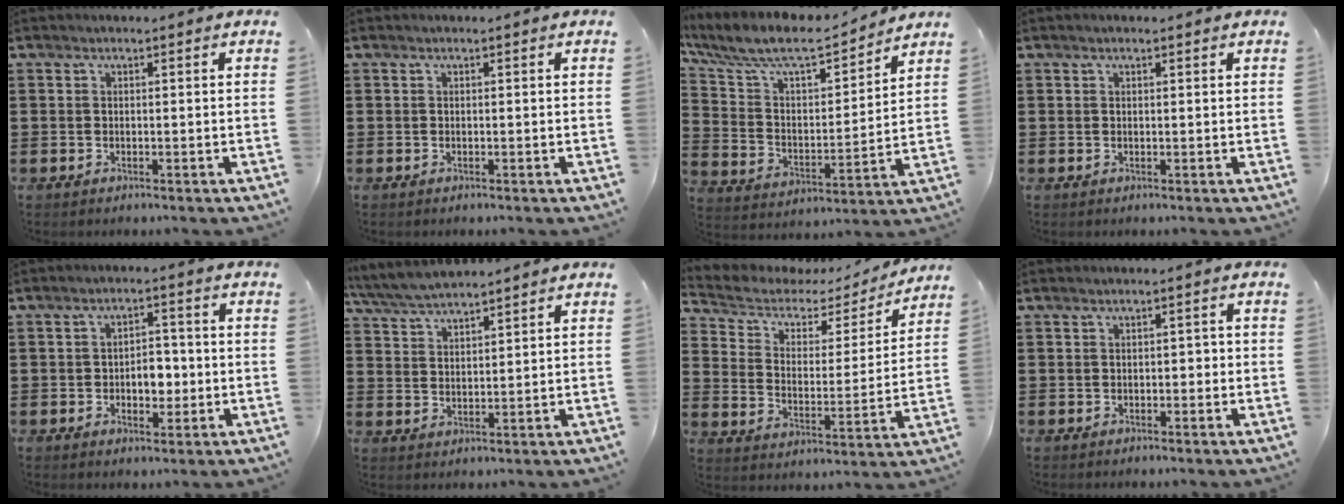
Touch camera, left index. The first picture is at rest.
{"total": 0.0}
{"total": 8.8, "force": [7.6, 1.9, 3.8], "torque": [-0.110, -0.050, 0.128]}
{"total": 0.7, "force": [0.4, 0.2, 0.5], "torque": [-0.010, 0.003, 0.008]}
{"total": 4.5, "force": [-1.0, 2.7, 3.5], "torque": [-0.053, 0.001, -0.025]}
{"total": 4.4, "force": [4.2, 0.5, 1.2], "torque": [-0.039, -0.011, 0.077]}
{"total": 3.6, "force": [2.5, 2.2, 1.2], "torque": [-0.047, -0.016, 0.031]}
{"total": 1.2, "force": [-0.6, 0.8, 0.7], "torque": [-0.017, 0.004, -0.015]}